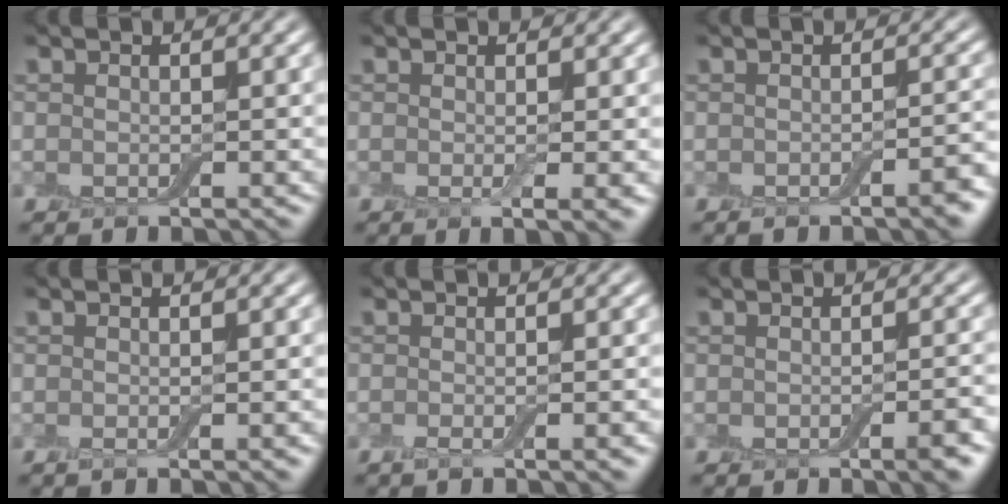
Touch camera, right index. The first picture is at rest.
{"total": 2.0, "force": [0.0, 0.3, 2.0], "torque": [-0.027, -0.008, 0.002]}
{"total": 2.3, "force": [-1.2, 0.6, 1.9], "torque": [-0.019, 0.003, -0.020]}
{"total": 1.9, "force": [-0.6, 0.5, 1.7], "torque": [-0.014, -0.001, -0.009]}
{"total": 2.9, "force": [-1.1, 1.1, 2.5], "torque": [-0.016, 0.000, -0.017]}
{"total": 2.5, "force": [-1.0, 0.6, 2.2], "torque": [-0.023, 0.003, -0.017]}